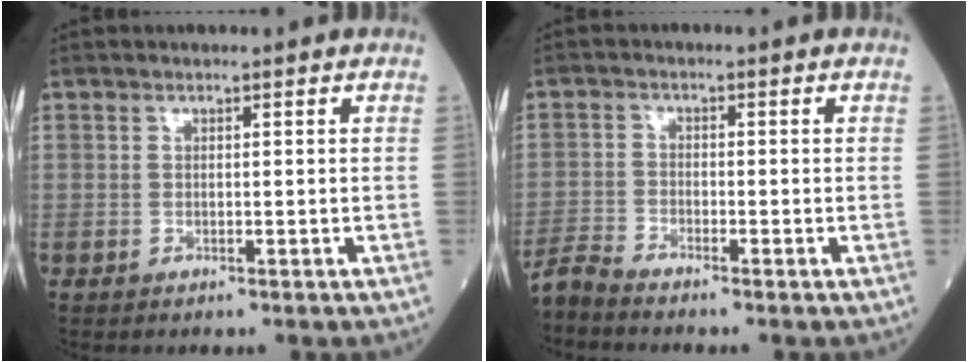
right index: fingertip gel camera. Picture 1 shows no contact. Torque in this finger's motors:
{"motor_torque": [-0.23, -0.55, 0.13, 0.03]}